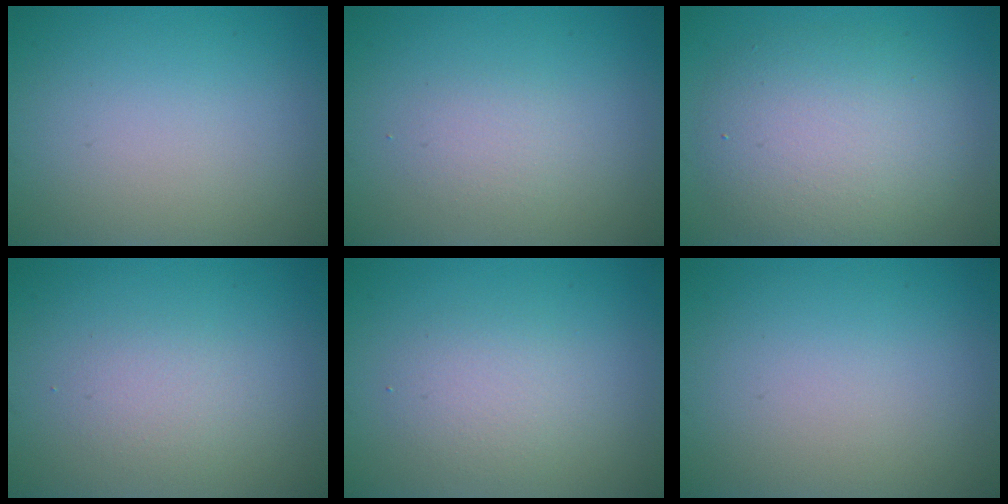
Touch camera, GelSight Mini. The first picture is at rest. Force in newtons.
{"total": 1.3, "press": 1.3, "slide": 0.1}
{"total": 6.3, "press": 6.3, "slide": 0.4}
{"total": 1.7, "press": 1.7, "slide": 0.1}
{"total": 2.2, "press": 2.2, "slide": 0.0}
{"total": 0.0}